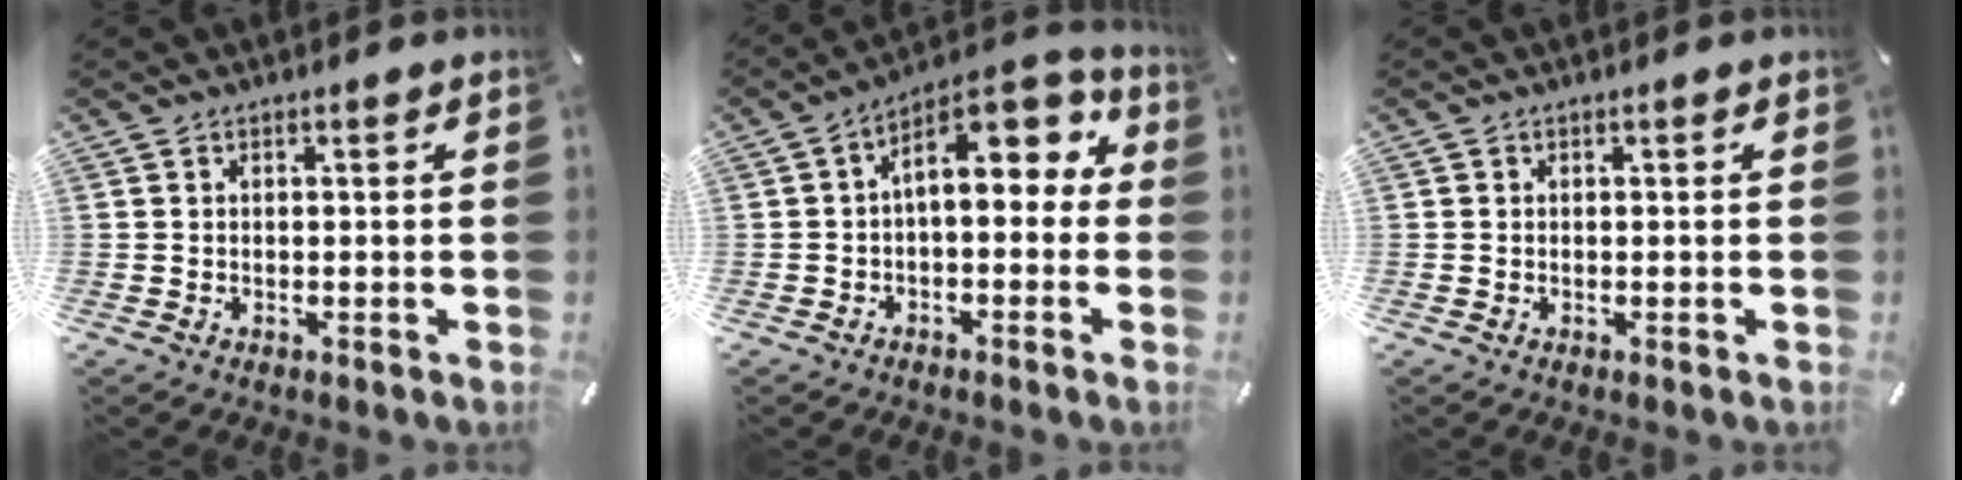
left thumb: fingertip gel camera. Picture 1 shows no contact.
{"total": 10.9, "force": [3.6, 5.9, 8.5], "torque": [-0.119, -0.031, 0.061]}
{"total": 0.0}